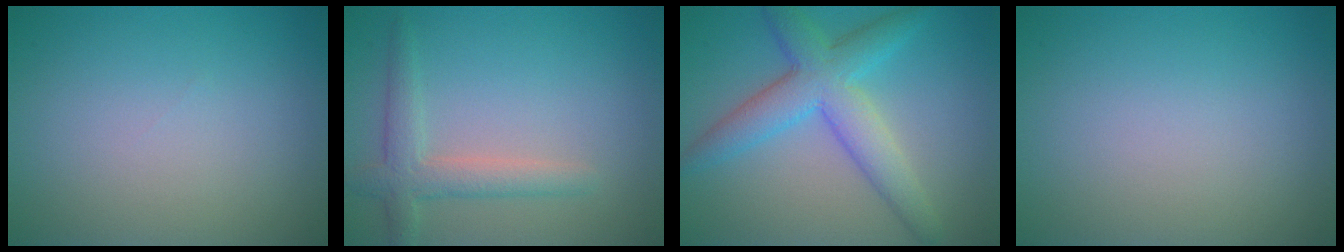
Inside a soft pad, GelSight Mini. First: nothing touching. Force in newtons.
{"total": 3.0, "press": 3.0, "slide": 0.2}
{"total": 5.8, "press": 5.8, "slide": 0.2}
{"total": 0.0}